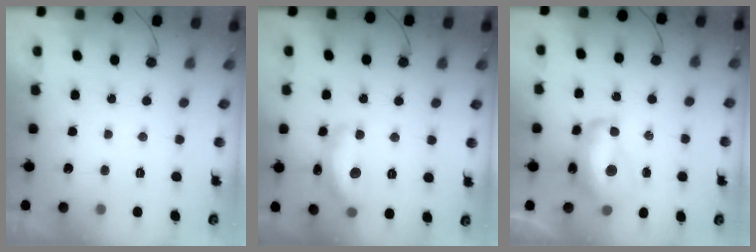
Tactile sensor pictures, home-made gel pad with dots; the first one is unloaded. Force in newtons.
{"total": 14.2, "press": 14.1, "slide": 1.0}
{"total": 13.4, "press": 13.4, "slide": 0.9}